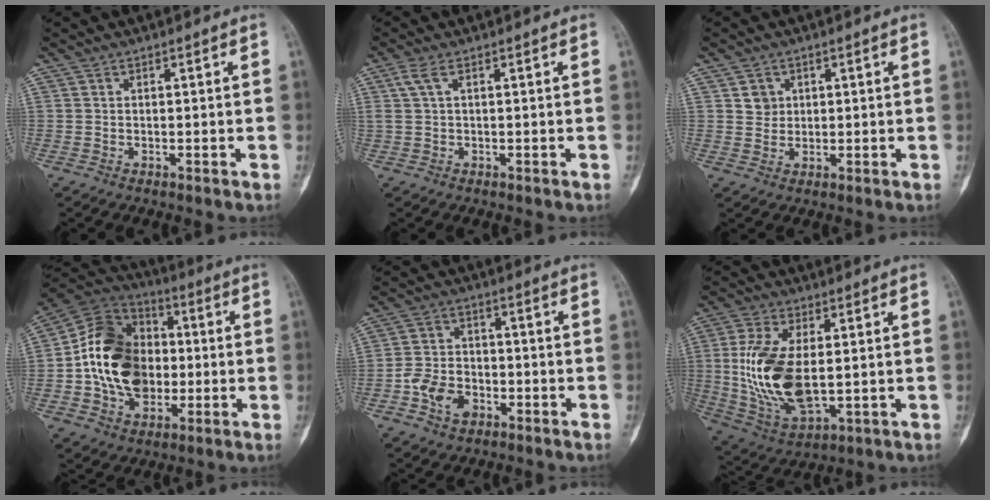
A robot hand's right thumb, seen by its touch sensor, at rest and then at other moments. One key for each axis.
{"total": 2.6, "fx": 0.9, "fy": 0.9, "fz": 2.2, "tx": -0.067, "ty": 0.008, "tz": 0.023}
{"total": 2.7, "fx": 1.0, "fy": 2.4, "fz": 0.6, "tx": 0.003, "ty": -0.006, "tz": 0.017}
{"total": 19.7, "fx": -1.1, "fy": 14.6, "fz": 13.2, "tx": -0.196, "ty": 0.023, "tz": -0.022}
{"total": 7.5, "fx": -3.2, "fy": 5.2, "fz": 4.3, "tx": -0.067, "ty": 0.022, "tz": -0.059}
{"total": 16.4, "fx": 0.4, "fy": 8.3, "fz": 14.1, "tx": -0.288, "ty": -0.015, "tz": 0.021}